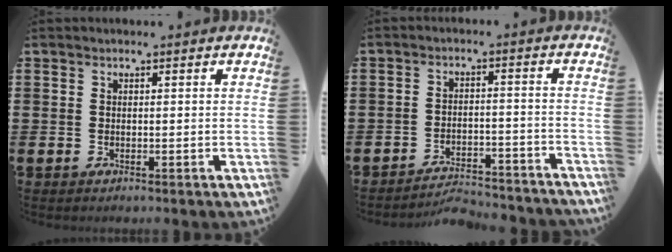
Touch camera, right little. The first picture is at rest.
{"total": 4.1, "force": [-4.1, 0.3, 0.4], "torque": [-0.009, 0.004, -0.086]}